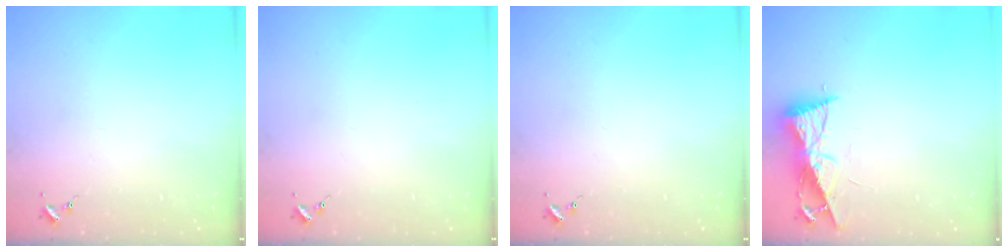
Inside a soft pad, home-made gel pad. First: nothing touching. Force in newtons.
{"total": 0.0}
{"total": 0.0}
{"total": 8.7, "press": 8.7, "slide": 0.8}